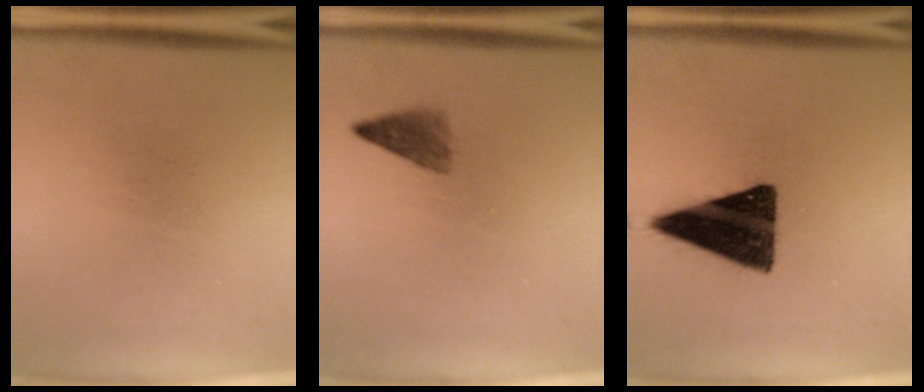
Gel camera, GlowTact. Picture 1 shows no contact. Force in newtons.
{"total": 2.4}
{"total": 14.7}